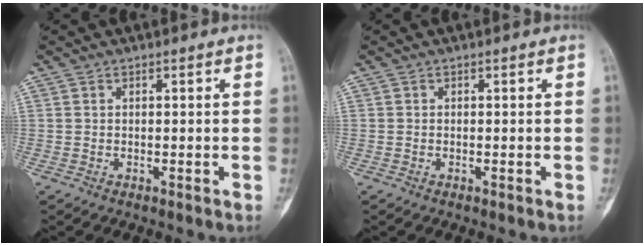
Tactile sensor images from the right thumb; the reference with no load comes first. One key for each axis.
{"total": 0.0}